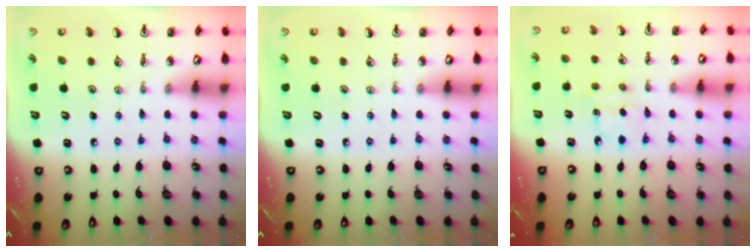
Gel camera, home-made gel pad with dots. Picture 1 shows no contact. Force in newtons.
{"total": 0.0}
{"total": 4.7, "press": 4.7, "slide": 0.3}